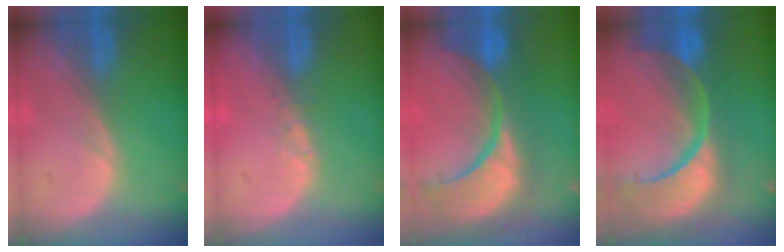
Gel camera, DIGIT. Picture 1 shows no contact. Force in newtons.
{"total": 0.9, "press": 0.8, "slide": 0.5}
{"total": 13.5, "press": 11.8, "slide": 6.6}
{"total": 14.5, "press": 11.5, "slide": 8.9}